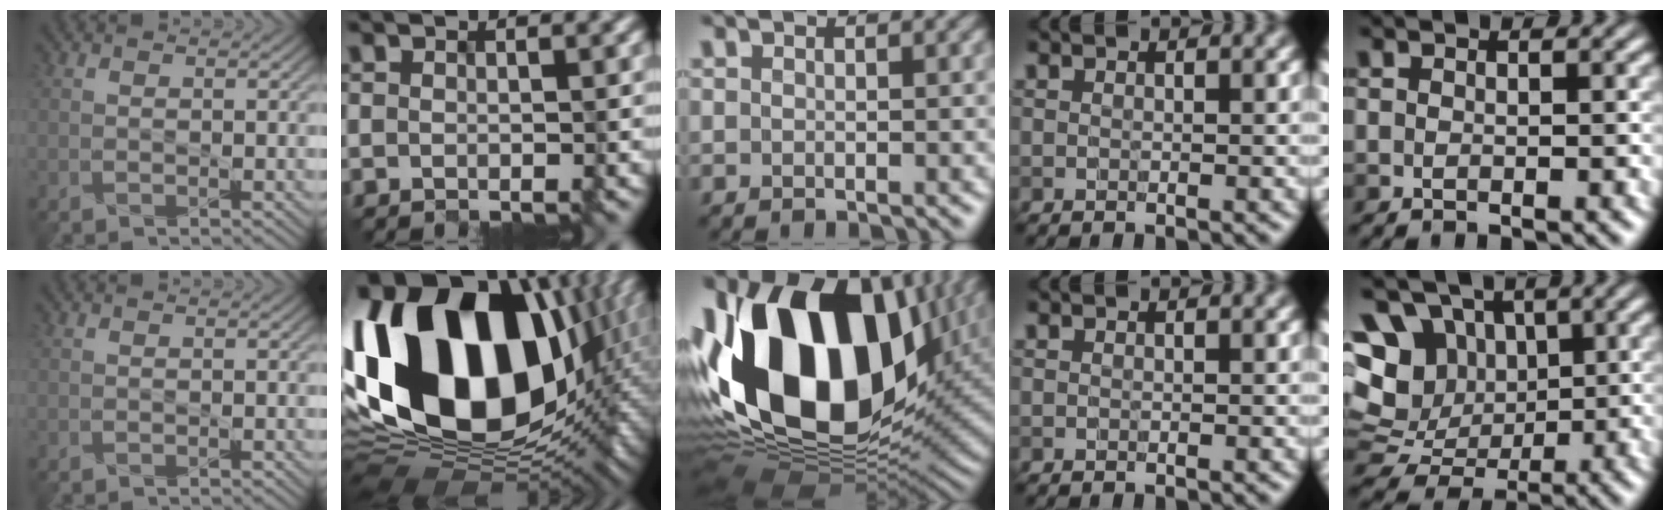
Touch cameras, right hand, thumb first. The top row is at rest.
{"index": {"total": 21.9, "force": [2.4, 14.3, 16.4], "torque": [-0.347, -0.019, 0.052]}, "middle": {"total": 19.7, "force": [4.7, 13.0, 14.0], "torque": [-0.294, -0.001, 0.075]}, "little": {"total": 11.6, "force": [2.6, 9.5, 6.1], "torque": [-0.138, 0.019, 0.043]}}